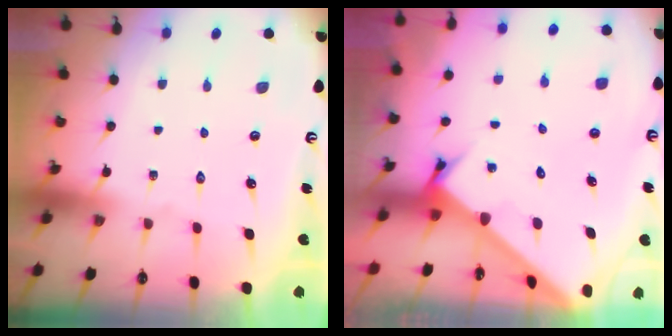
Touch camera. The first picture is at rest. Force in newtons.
{"total": 2.8, "press": 2.8, "slide": 0.2}